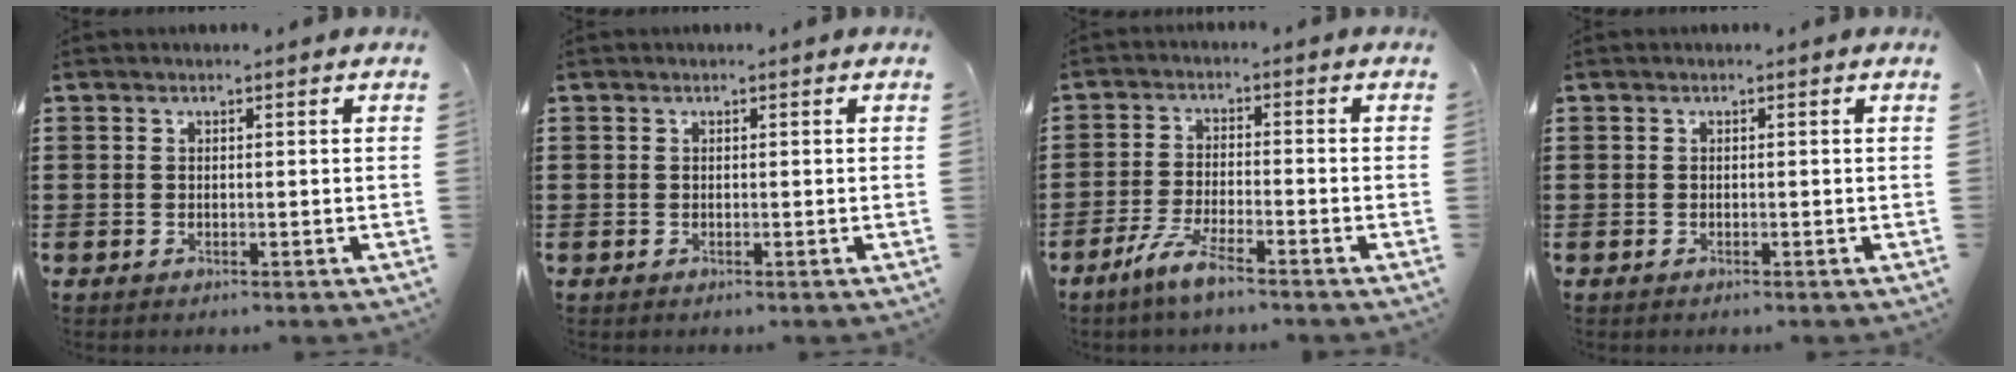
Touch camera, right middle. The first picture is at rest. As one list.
[{"total": 0.0}, {"total": 5.0, "force": [-3.8, 0.3, 3.3], "torque": [-0.080, -0.010, -0.074]}, {"total": 0.0}]